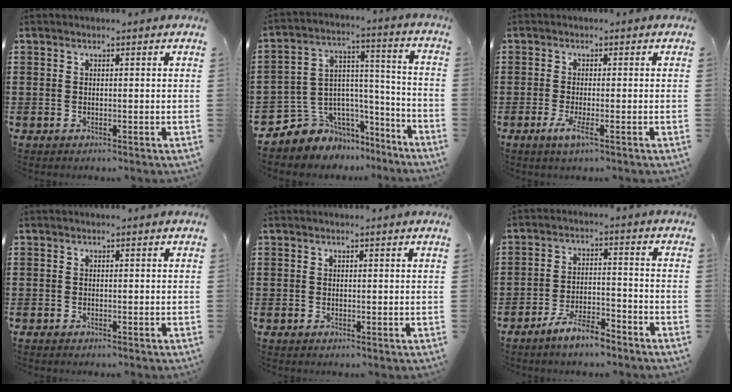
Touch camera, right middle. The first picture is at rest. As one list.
[{"total": 6.3, "force": [-4.5, 4.4, -0.7], "torque": [-0.015, -0.003, -0.086]}, {"total": 2.8, "force": [-1.2, 0.5, 2.4], "torque": [-0.055, -0.006, -0.028]}, {"total": 0.0}, {"total": 0.0}, {"total": 6.1, "force": [-5.3, 1.2, 2.8], "torque": [-0.057, 0.005, -0.102]}]